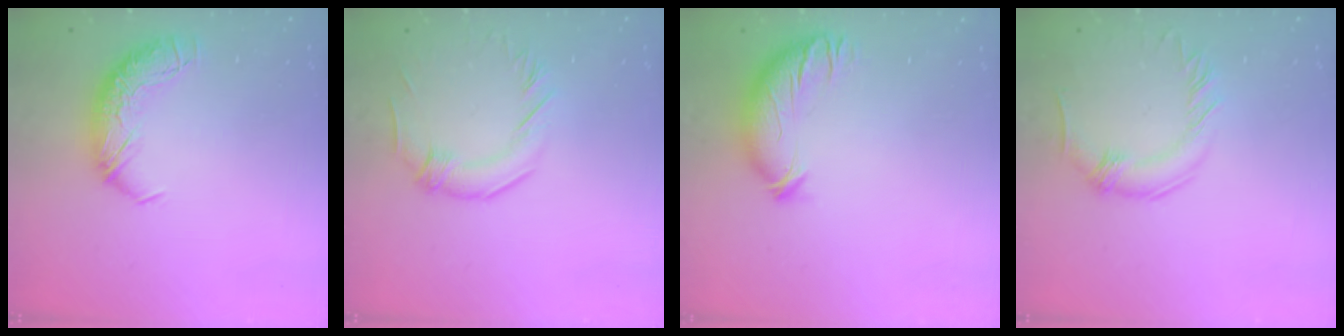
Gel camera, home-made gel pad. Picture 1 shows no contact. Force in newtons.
{"total": 1.8, "press": 1.5, "slide": 1.0}
{"total": 3.7, "press": 2.8, "slide": 2.3}
{"total": 0.0}